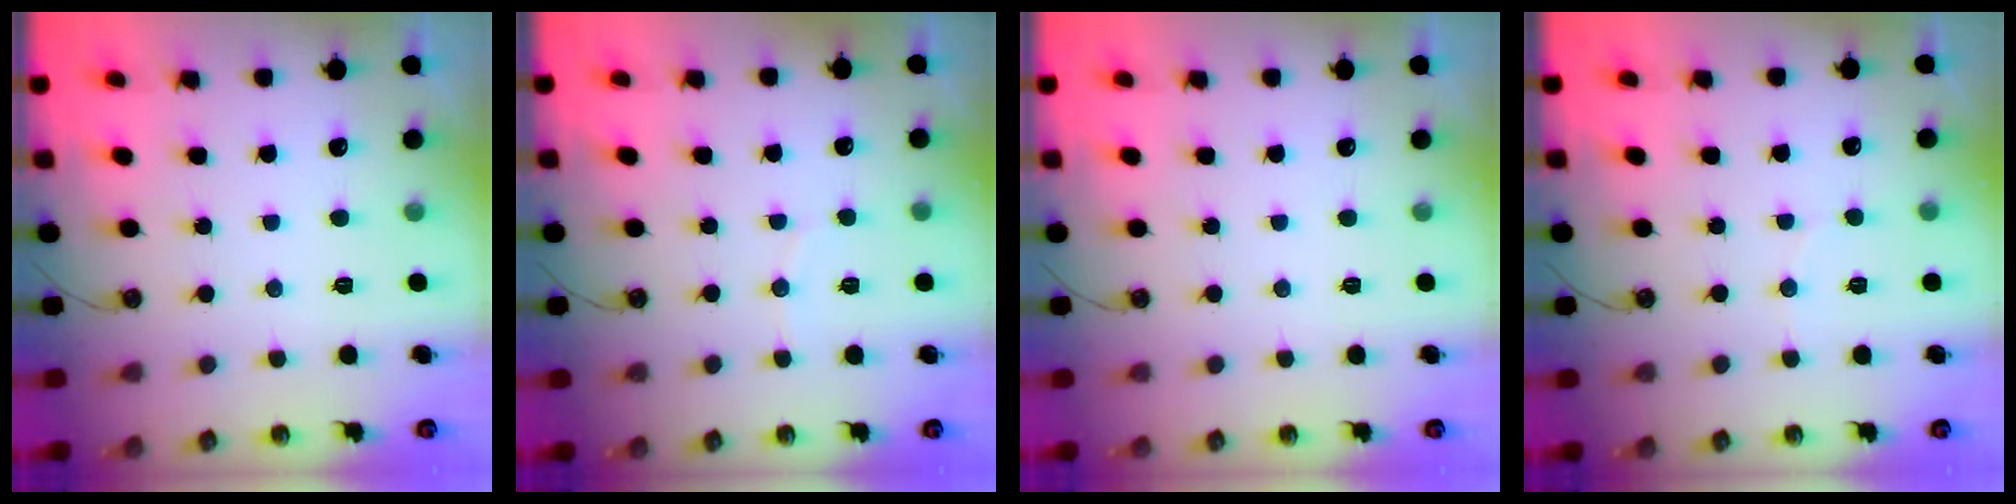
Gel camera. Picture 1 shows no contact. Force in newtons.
{"total": 3.7, "press": 3.6, "slide": 0.6}
{"total": 0.0}
{"total": 2.7, "press": 2.7, "slide": 0.3}